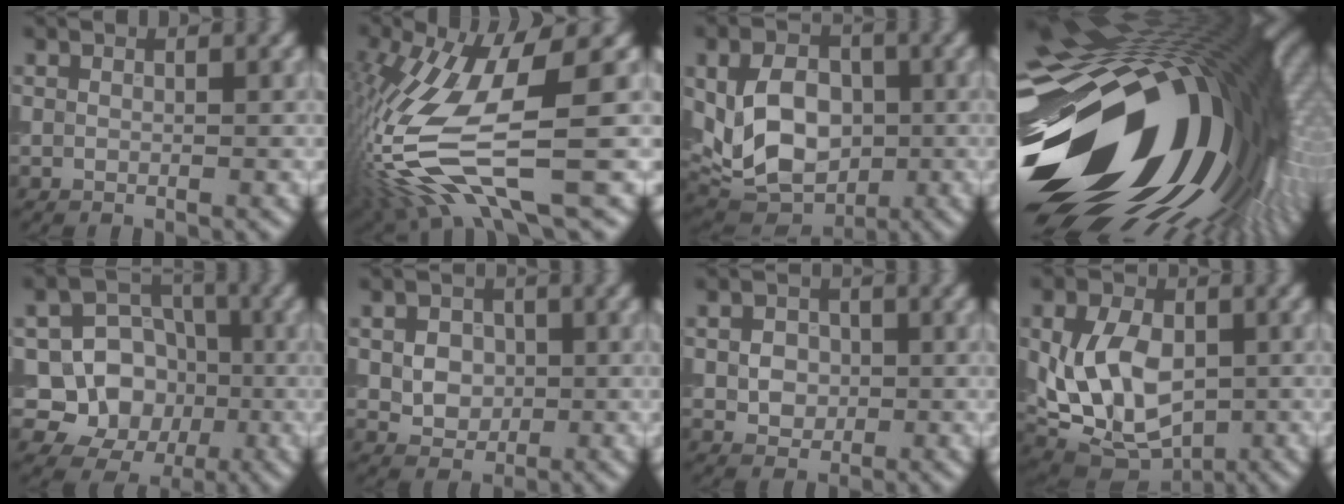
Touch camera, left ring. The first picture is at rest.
{"total": 12.7, "force": [-2.8, 3.4, 11.9], "torque": [-0.270, -0.015, -0.049]}
{"total": 8.5, "force": [0.0, 6.1, 6.0], "torque": [-0.119, -0.007, -0.003]}
{"total": 21.8, "force": [-2.8, 12.5, 17.7], "torque": [-0.290, -0.049, -0.050]}
{"total": 9.9, "force": [-2.1, 9.1, 3.4], "torque": [-0.054, 0.013, -0.065]}
{"total": 3.5, "force": [0.2, 2.8, 2.0], "torque": [-0.028, 0.004, -0.007]}
{"total": 2.6, "force": [0.0, 2.2, 1.4], "torque": [-0.018, 0.002, -0.006]}
{"total": 8.7, "force": [-0.1, 5.8, 6.4], "torque": [-0.128, -0.011, 0.000]}